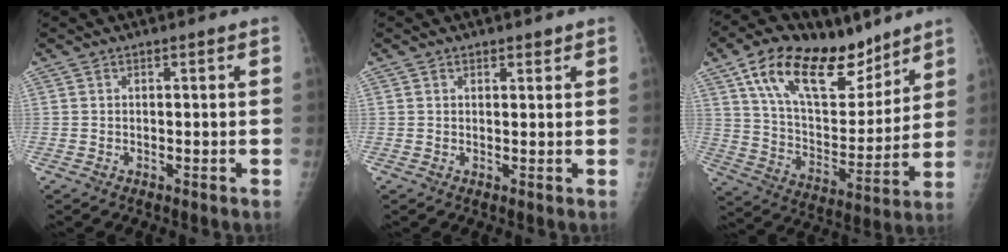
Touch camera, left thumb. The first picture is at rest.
{"total": 1.2, "force": [0.9, 0.7, 0.4], "torque": [0.005, -0.006, 0.011]}
{"total": 22.8, "force": [14.2, 11.1, 14.0], "torque": [-0.196, -0.049, 0.249]}